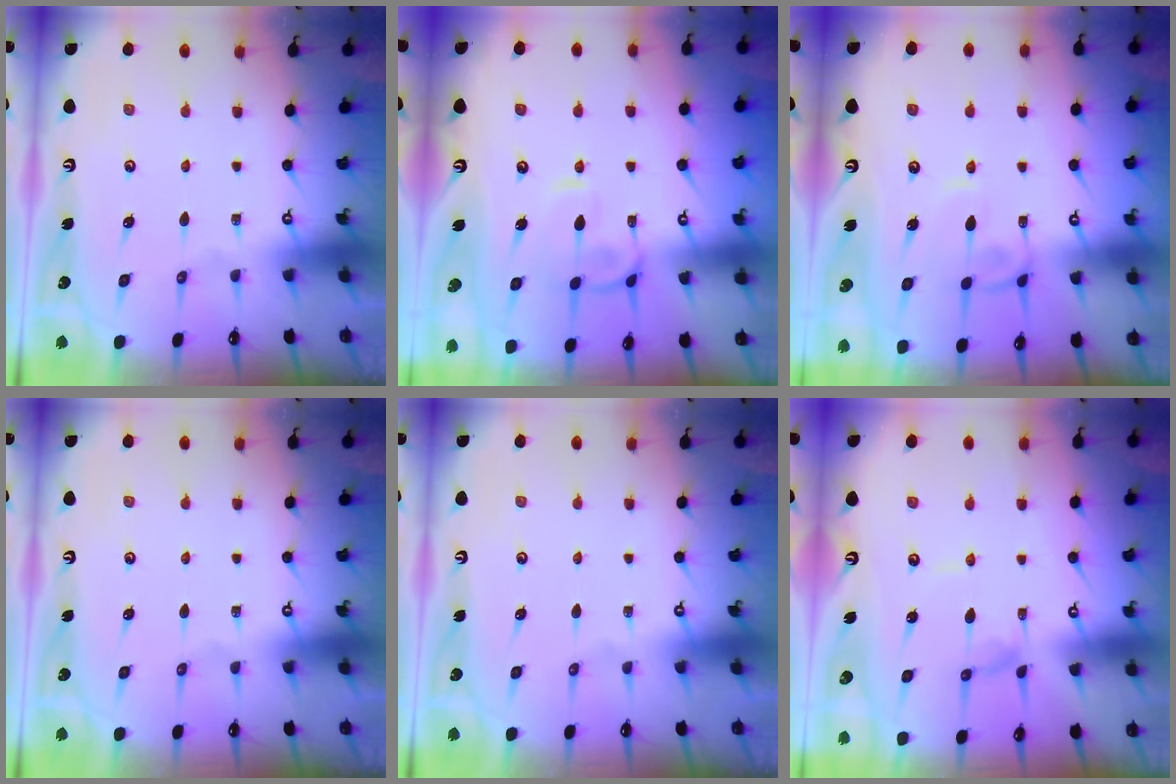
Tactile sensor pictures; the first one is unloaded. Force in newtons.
{"total": 1.7, "press": 1.5, "slide": 0.6}
{"total": 1.0, "press": 1.0, "slide": 0.2}
{"total": 0.0}
{"total": 0.0}
{"total": 1.1, "press": 1.0, "slide": 0.3}